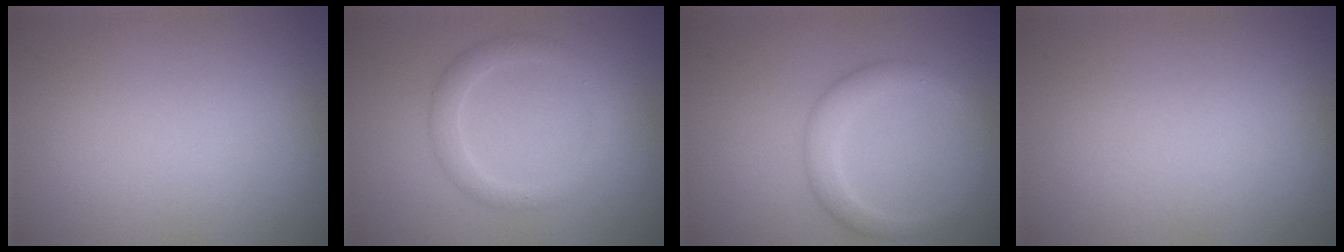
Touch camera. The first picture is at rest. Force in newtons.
{"total": 2.1, "press": 2.1, "slide": 0.1}
{"total": 2.8, "press": 2.8, "slide": 0.2}
{"total": 0.0}